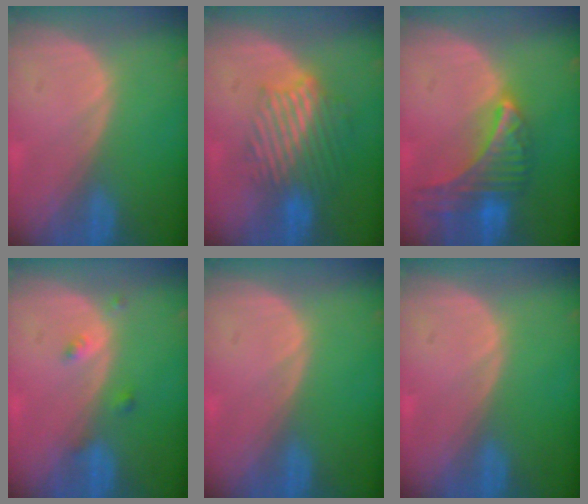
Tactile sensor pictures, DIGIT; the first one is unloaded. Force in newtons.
{"total": 9.5, "press": 8.1, "slide": 4.8}
{"total": 9.0, "press": 7.9, "slide": 4.3}
{"total": 1.8, "press": 1.8, "slide": 0.1}
{"total": 0.0}
{"total": 0.0}